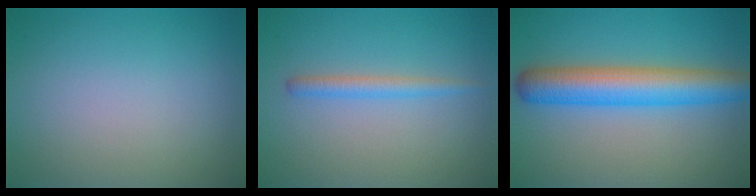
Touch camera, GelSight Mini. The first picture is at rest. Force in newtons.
{"total": 1.7, "press": 1.7, "slide": 0.2}
{"total": 6.9, "press": 6.8, "slide": 0.1}